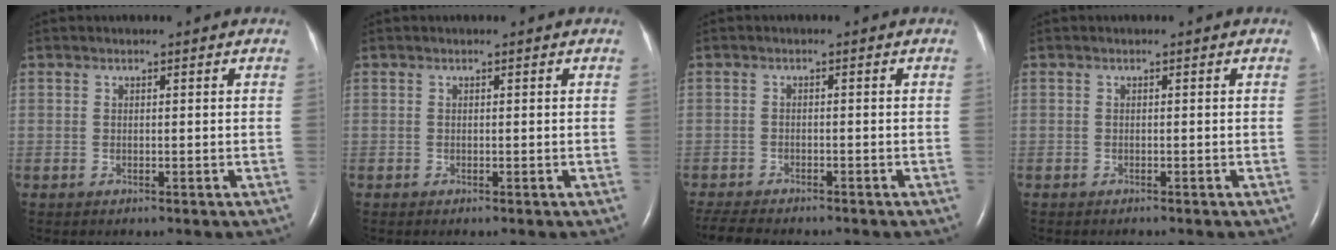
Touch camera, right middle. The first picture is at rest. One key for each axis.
{"total": 0.0}
{"total": 6.8, "fx": -6.0, "fy": 1.5, "fz": 2.9, "tx": -0.050, "ty": -0.012, "tz": -0.092}
{"total": 0.0}